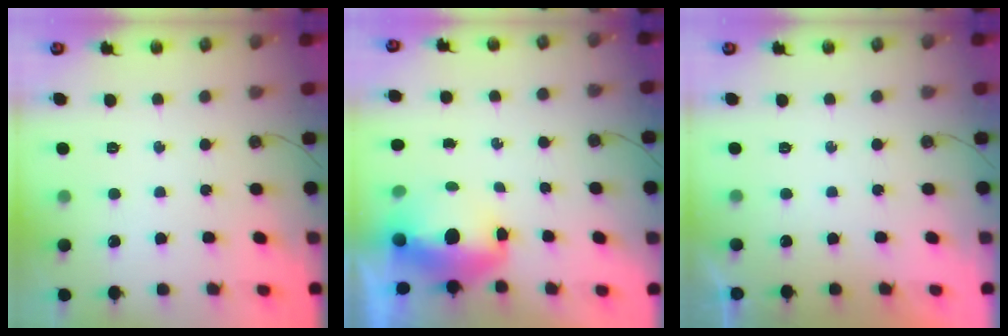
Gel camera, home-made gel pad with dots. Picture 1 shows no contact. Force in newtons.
{"total": 8.9, "press": 8.9, "slide": 0.9}
{"total": 0.0}